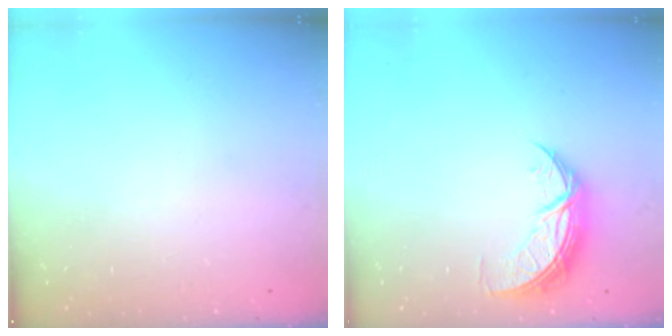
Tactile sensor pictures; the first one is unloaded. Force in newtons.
{"total": 9.6, "press": 9.6, "slide": 1.0}